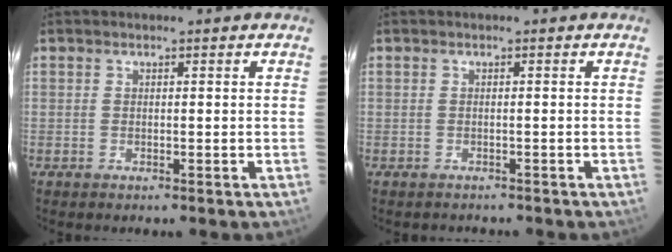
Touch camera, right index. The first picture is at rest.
{"total": 2.1, "force": [-1.9, 1.0, 0.1], "torque": [-0.004, -0.001, -0.025]}